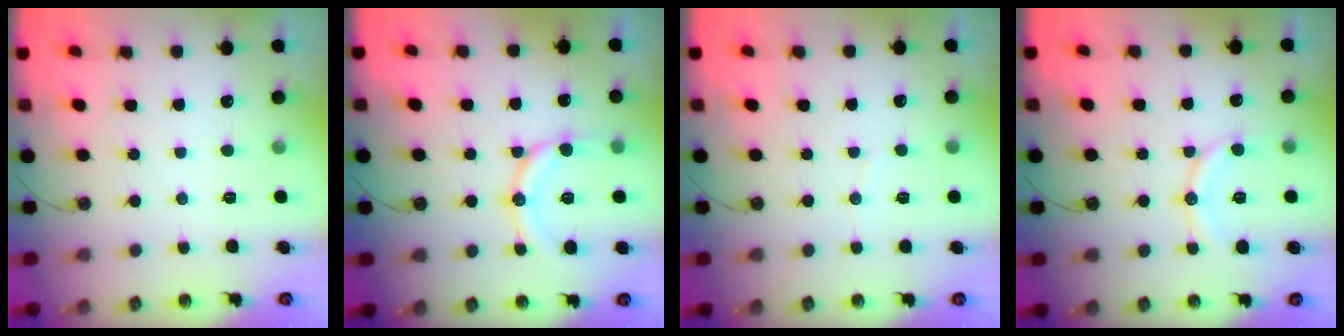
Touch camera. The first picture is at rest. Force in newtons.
{"total": 13.6, "press": 13.3, "slide": 2.9}
{"total": 2.9, "press": 2.9, "slide": 0.3}
{"total": 10.9, "press": 10.9, "slide": 1.0}